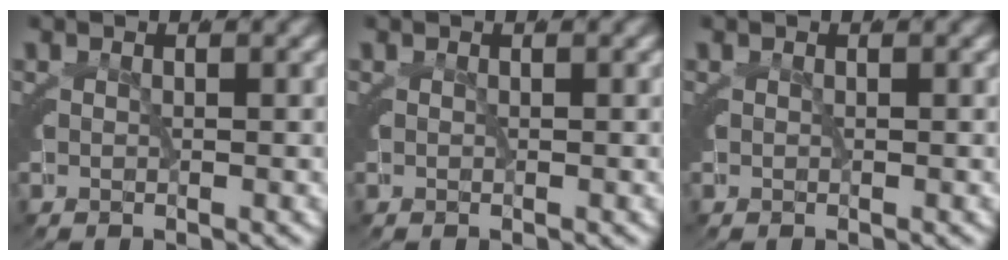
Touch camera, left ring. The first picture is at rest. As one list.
[{"total": 0.0}, {"total": 0.0}]